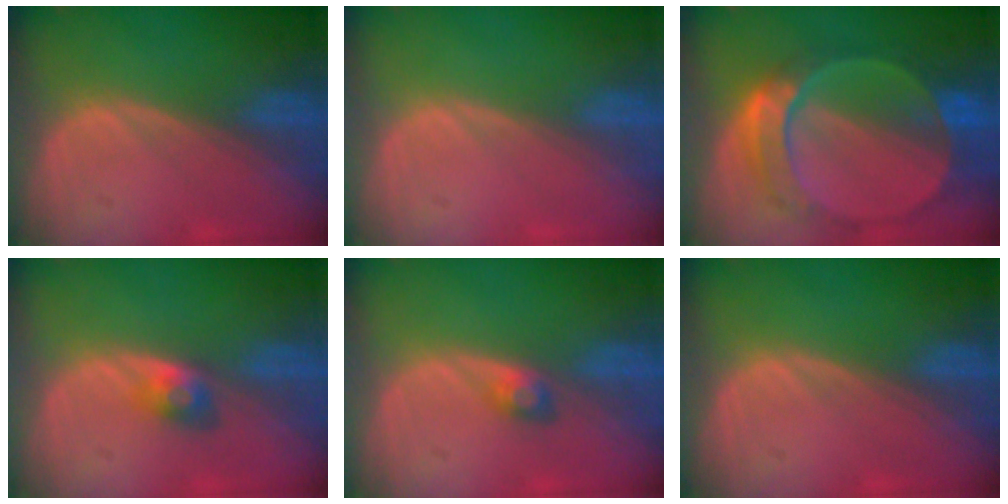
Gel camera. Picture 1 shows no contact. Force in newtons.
{"total": 0.0}
{"total": 9.7, "press": 8.4, "slide": 4.9}
{"total": 2.8, "press": 2.5, "slide": 1.2}
{"total": 1.9, "press": 1.8, "slide": 0.2}
{"total": 0.0}